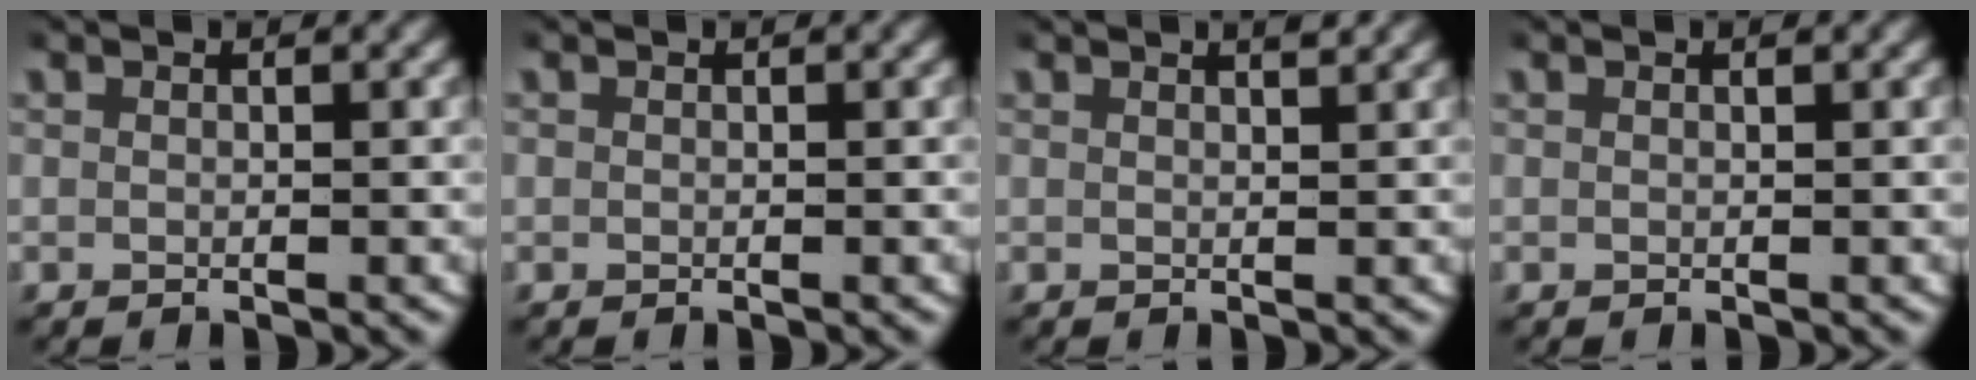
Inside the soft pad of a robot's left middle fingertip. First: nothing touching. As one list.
[{"total": 0.0}, {"total": 1.1, "force": [0.9, -0.1, 0.6], "torque": [-0.005, 0.001, 0.013]}, {"total": 0.0}]